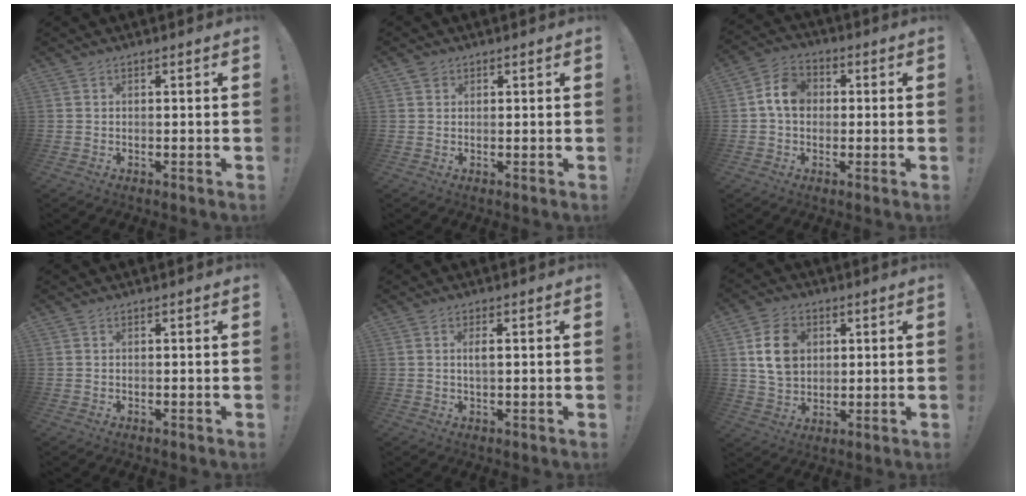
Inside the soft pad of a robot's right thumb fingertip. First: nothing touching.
{"total": 1.5, "force": [1.0, 1.1, 0.1], "torque": [0.002, 0.000, 0.018]}
{"total": 8.7, "force": [0.8, 6.7, 5.5], "torque": [-0.084, 0.018, 0.020]}
{"total": 0.0}
{"total": 2.2, "force": [0.3, 0.5, 2.2], "torque": [-0.035, -0.001, 0.003]}
{"total": 12.6, "force": [3.6, 9.9, 6.9], "torque": [-0.099, -0.002, 0.073]}